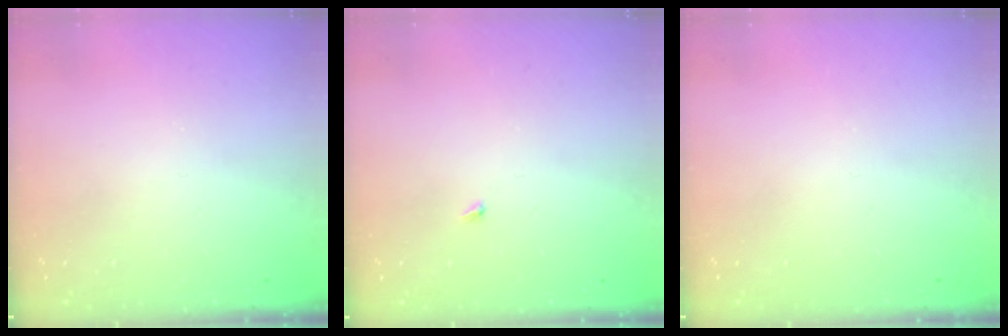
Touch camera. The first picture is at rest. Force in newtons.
{"total": 1.9, "press": 1.9, "slide": 0.3}
{"total": 0.0}